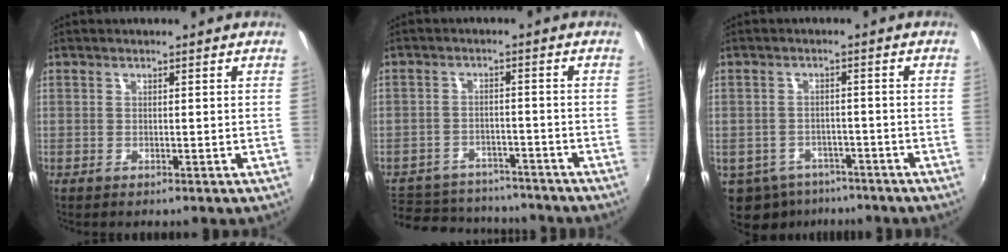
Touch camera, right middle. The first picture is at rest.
{"total": 14.6, "force": [-11.3, 8.0, 4.5], "torque": [-0.126, 0.021, -0.149]}
{"total": 10.3, "force": [-6.6, 7.0, 3.7], "torque": [-0.107, -0.011, -0.088]}